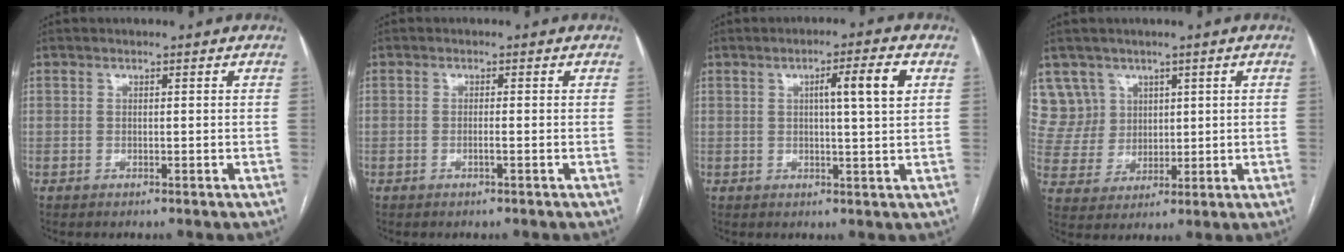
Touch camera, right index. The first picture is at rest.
{"total": 0.8, "force": [-0.3, -0.1, 0.7], "torque": [-0.015, 0.000, -0.006]}
{"total": 6.0, "force": [1.7, -0.2, 5.8], "torque": [-0.090, 0.005, 0.025]}
{"total": 7.5, "force": [4.3, 6.1, -0.3], "torque": [0.005, 0.021, 0.098]}